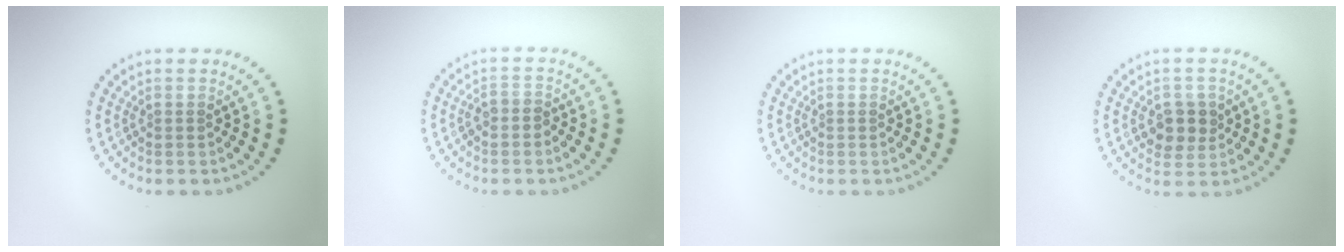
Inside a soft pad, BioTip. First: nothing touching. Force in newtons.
{"total": 1.5, "press": 1.2, "slide": 0.8}
{"total": 0.0}
{"total": 2.9, "press": 2.8, "slide": 0.8}